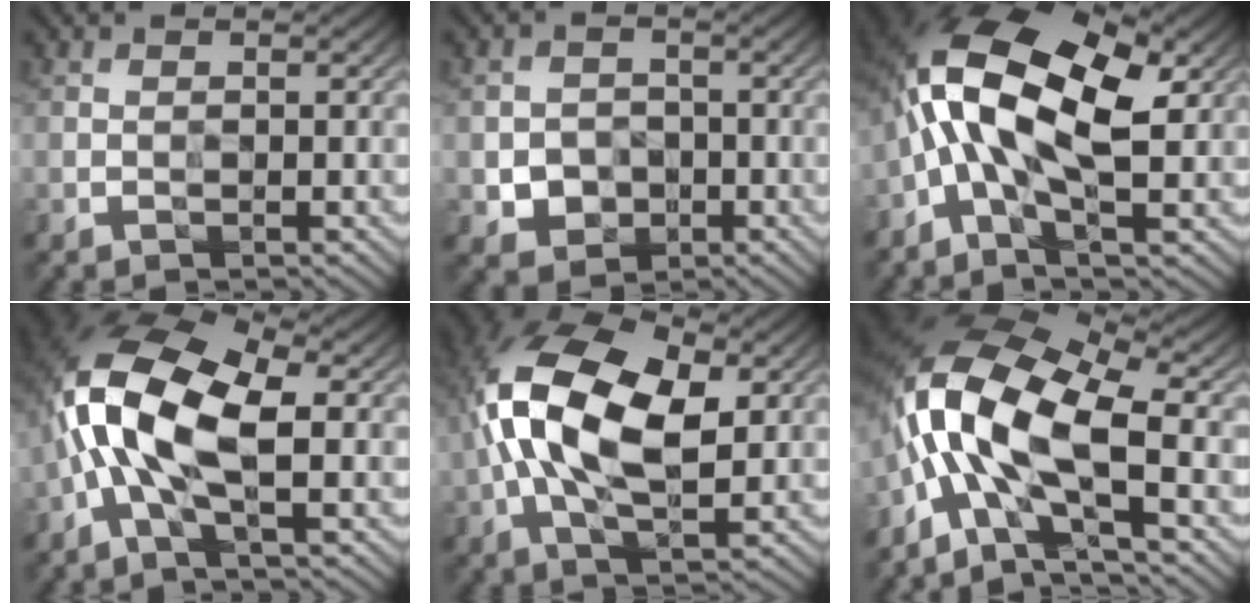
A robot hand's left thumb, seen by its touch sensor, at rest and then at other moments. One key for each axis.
{"total": 3.5, "fx": -1.1, "fy": 3.0, "fz": 1.3, "tx": -0.033, "ty": -0.004, "tz": -0.024}
{"total": 14.8, "fx": 1.1, "fy": 6.5, "fz": 13.2, "tx": -0.275, "ty": 0.023, "tz": -0.006}
{"total": 12.4, "fx": -0.8, "fy": 5.2, "fz": 11.2, "tx": -0.257, "ty": 0.016, "tz": -0.031}
{"total": 14.2, "fx": 1.4, "fy": 7.7, "fz": 11.8, "tx": -0.260, "ty": 0.023, "tz": 0.017}
{"total": 14.1, "fx": -3.3, "fy": 5.4, "fz": 12.6, "tx": -0.278, "ty": 0.002, "tz": -0.072}